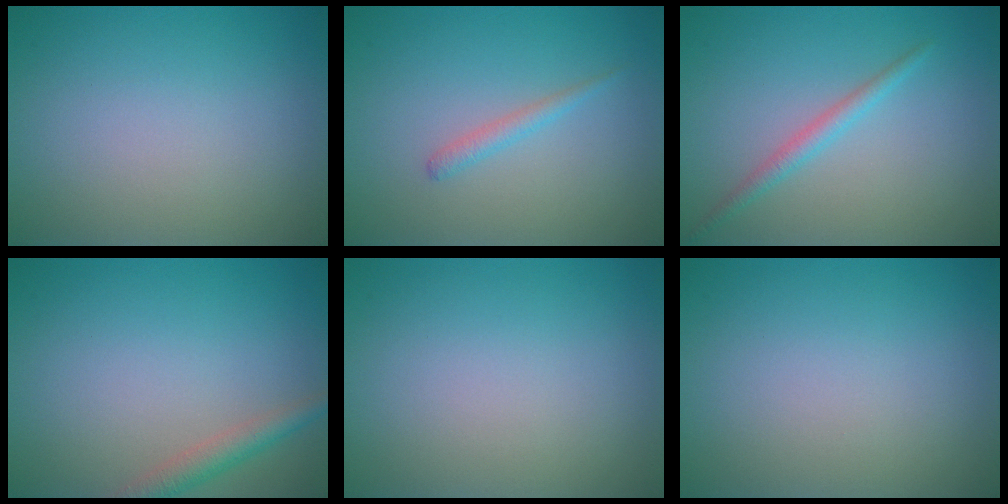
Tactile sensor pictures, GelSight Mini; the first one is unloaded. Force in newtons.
{"total": 1.2, "press": 1.1, "slide": 0.1}
{"total": 1.6, "press": 1.6, "slide": 0.1}
{"total": 2.4, "press": 2.4, "slide": 0.1}
{"total": 0.0}
{"total": 0.0}